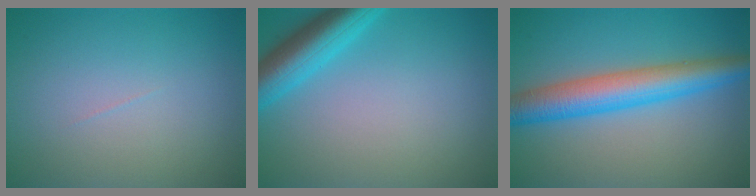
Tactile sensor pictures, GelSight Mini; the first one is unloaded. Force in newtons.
{"total": 5.4, "press": 5.4, "slide": 0.4}
{"total": 6.5, "press": 6.5, "slide": 0.1}